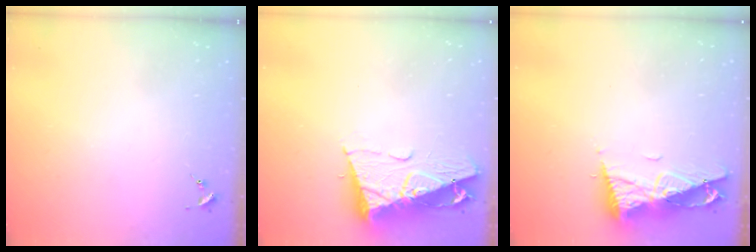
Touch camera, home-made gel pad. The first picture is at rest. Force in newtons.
{"total": 12.5, "press": 12.4, "slide": 1.3}
{"total": 10.4, "press": 10.3, "slide": 1.4}